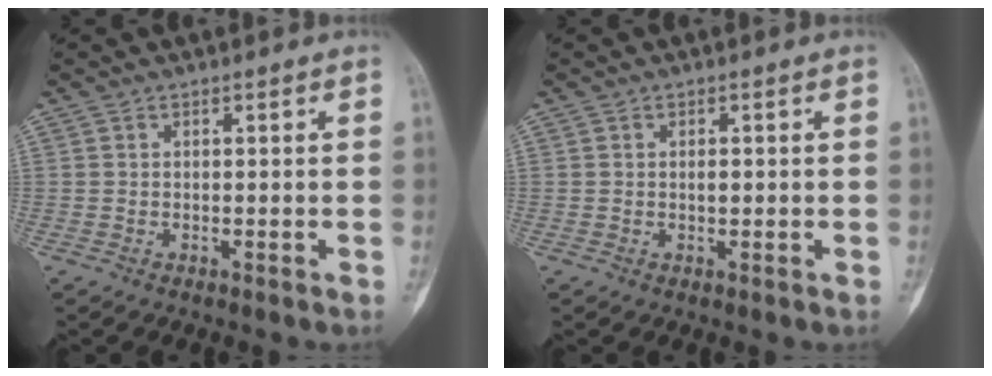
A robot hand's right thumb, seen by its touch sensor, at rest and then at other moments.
{"total": 1.1, "force": [0.1, 0.6, 1.0], "torque": [-0.016, 0.000, 0.002]}